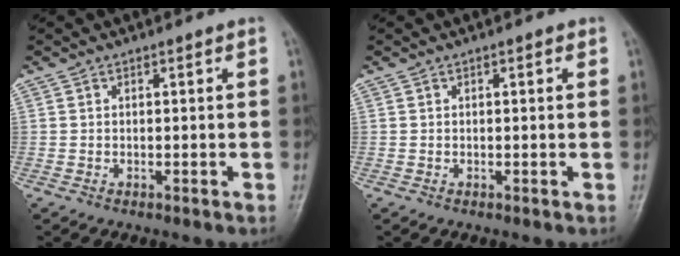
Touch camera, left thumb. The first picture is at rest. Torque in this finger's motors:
{"motor_torque": [-0.47, -0.23, -0.33, -0.14, 0.02]}